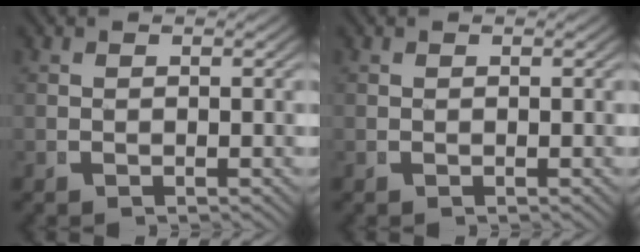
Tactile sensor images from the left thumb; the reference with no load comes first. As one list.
[{"total": 0.0}]